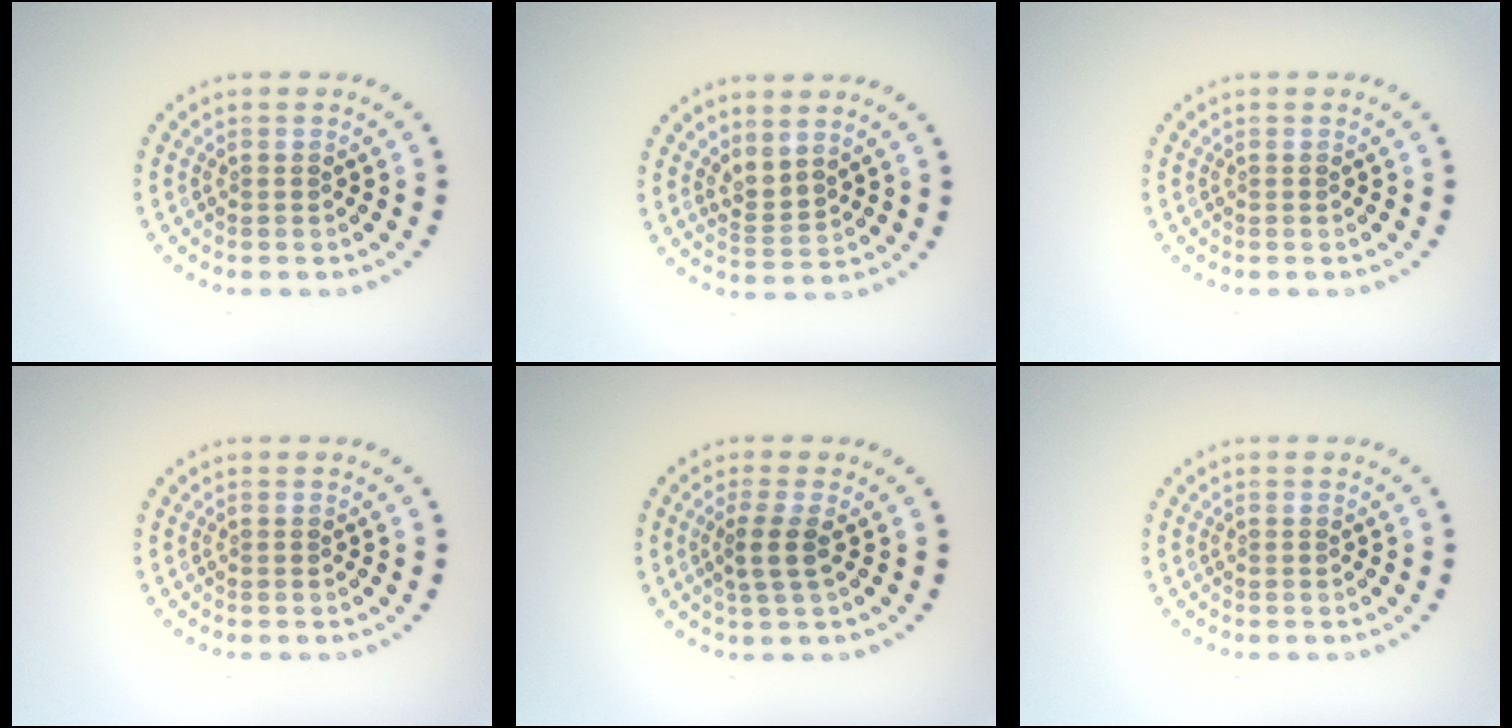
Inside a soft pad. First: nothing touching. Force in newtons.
{"total": 2.1, "press": 1.4, "slide": 1.6}
{"total": 0.0}
{"total": 0.0}
{"total": 2.3, "press": 1.8, "slide": 1.3}
{"total": 0.0}